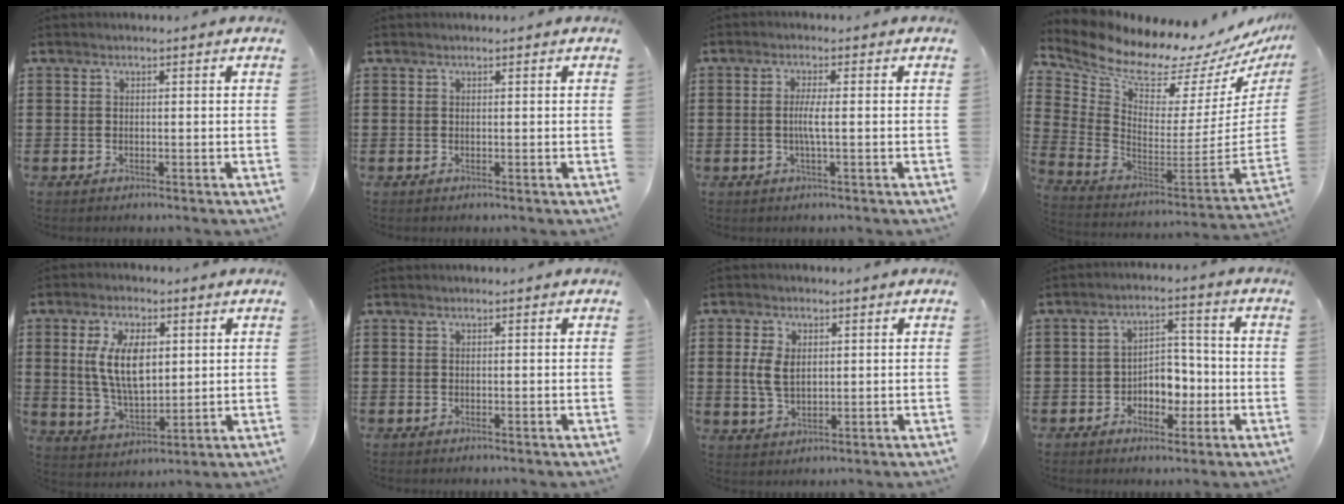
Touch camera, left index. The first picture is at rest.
{"total": 0.0}
{"total": 3.2, "force": [-0.3, 0.0, 3.2], "torque": [-0.065, -0.010, -0.008]}
{"total": 7.6, "force": [7.0, 1.6, 2.5], "torque": [-0.087, -0.077, 0.112]}
{"total": 9.9, "force": [2.7, 5.0, 8.1], "torque": [-0.160, 0.002, 0.044]}
{"total": 0.0}
{"total": 4.9, "force": [0.9, 3.0, 3.8], "torque": [-0.095, 0.005, 0.012]}
{"total": 4.5, "force": [-1.7, 3.4, 2.5], "torque": [-0.047, 0.006, -0.037]}